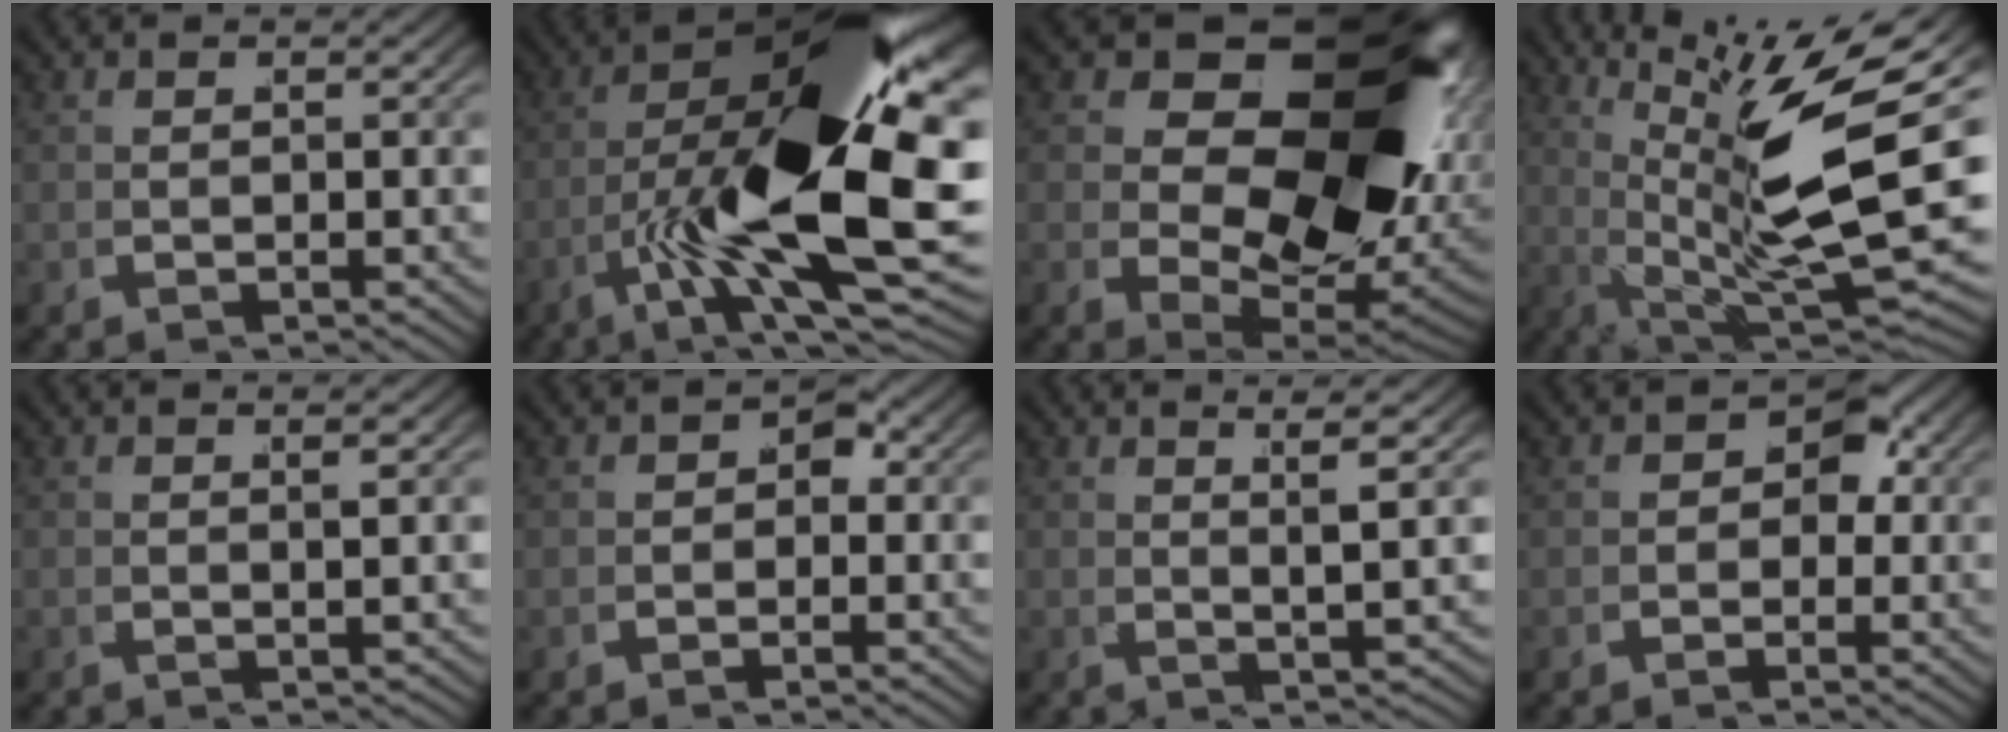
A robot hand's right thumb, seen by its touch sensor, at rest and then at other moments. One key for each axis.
{"total": 21.0, "fx": -0.2, "fy": 8.7, "fz": 19.1, "tx": -0.329, "ty": -0.036, "tz": 0.018}
{"total": 23.4, "fx": 2.2, "fy": 13.2, "fz": 19.2, "tx": -0.299, "ty": -0.055, "tz": 0.059}
{"total": 14.2, "fx": 2.1, "fy": 6.2, "fz": 12.6, "tx": -0.209, "ty": -0.029, "tz": 0.054}
{"total": 1.2, "fx": 0.6, "fy": 0.0, "fz": 1.1, "tx": -0.026, "ty": 0.002, "tz": 0.010}
{"total": 1.7, "fx": -0.2, "fy": 1.4, "fz": 1.0, "tx": -0.013, "ty": -0.004, "tz": -0.008}
{"total": 3.8, "fx": 2.3, "fy": 0.0, "fz": 3.0, "tx": -0.052, "ty": 0.003, "tz": 0.038}
{"total": 3.2, "fx": 0.1, "fy": 2.4, "fz": 2.1, "tx": -0.032, "ty": -0.006, "tz": 0.000}